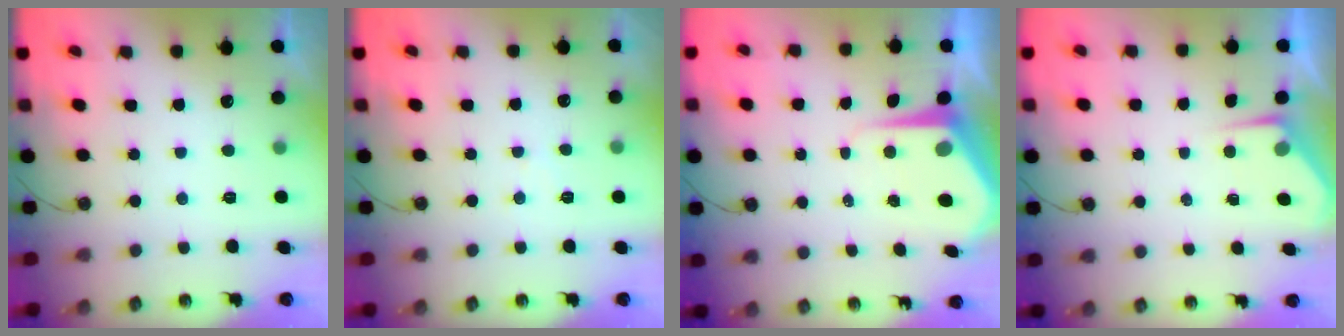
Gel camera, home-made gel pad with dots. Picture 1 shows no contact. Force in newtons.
{"total": 4.2, "press": 4.2, "slide": 0.7}
{"total": 7.9, "press": 7.9, "slide": 0.9}
{"total": 2.9, "press": 2.9, "slide": 0.5}